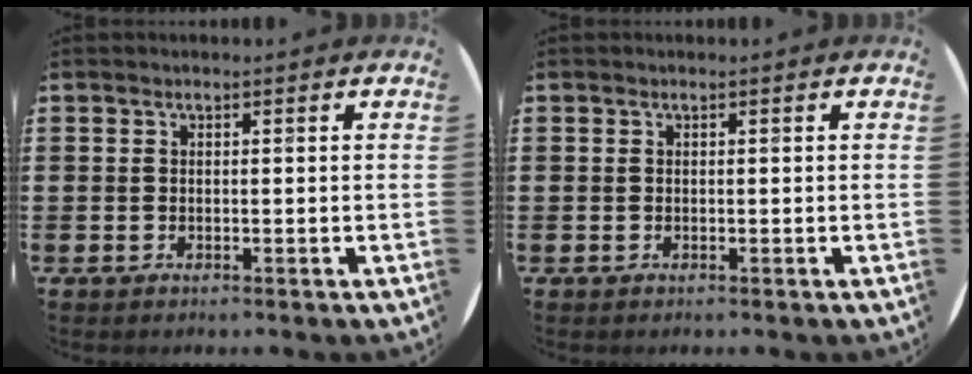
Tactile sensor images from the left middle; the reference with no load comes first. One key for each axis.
{"total": 0.0}